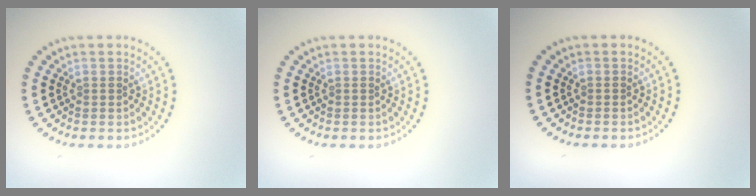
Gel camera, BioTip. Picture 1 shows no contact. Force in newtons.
{"total": 0.0}
{"total": 0.0}